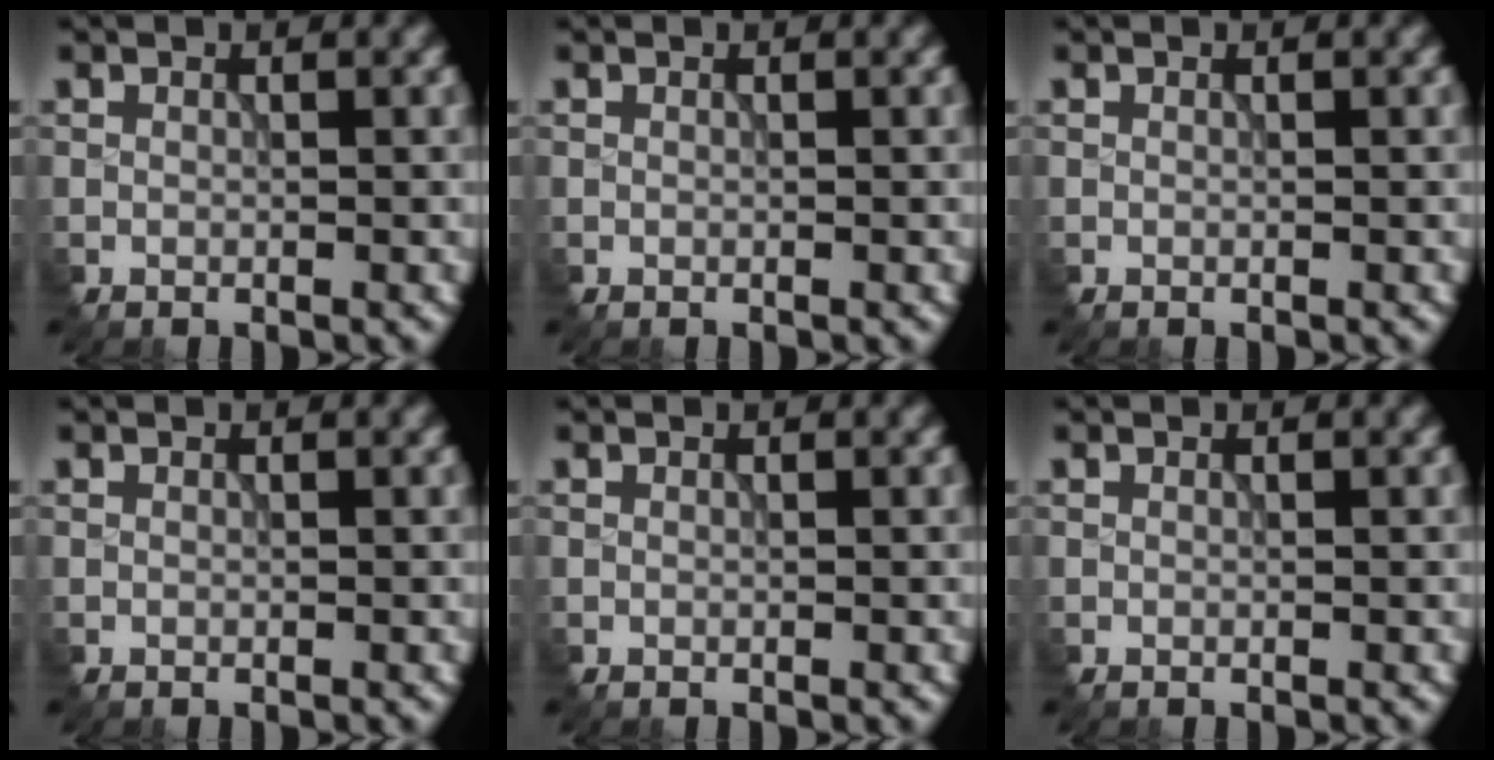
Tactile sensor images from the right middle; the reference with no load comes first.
{"total": 0.0}
{"total": 0.0}
{"total": 0.0}
{"total": 0.0}
{"total": 0.0}